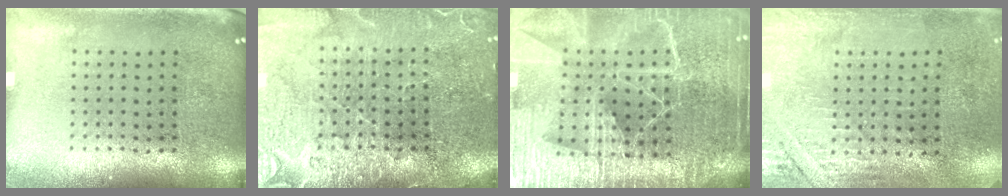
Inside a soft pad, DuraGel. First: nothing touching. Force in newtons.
{"total": 3.7, "press": 3.5, "slide": 1.1}
{"total": 6.1, "press": 5.3, "slide": 3.0}
{"total": 2.7, "press": 2.5, "slide": 1.1}